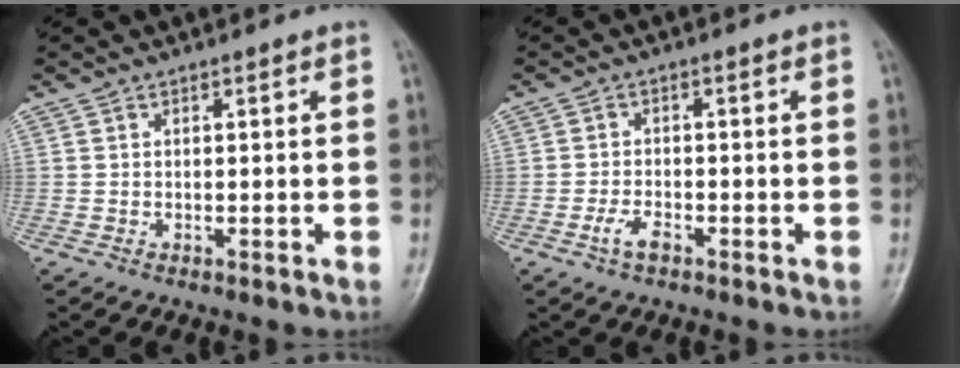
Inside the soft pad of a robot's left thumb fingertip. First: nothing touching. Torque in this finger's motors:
{"motor_torque": [-0.34, 0.37, 0.00, 0.00, 0.00]}